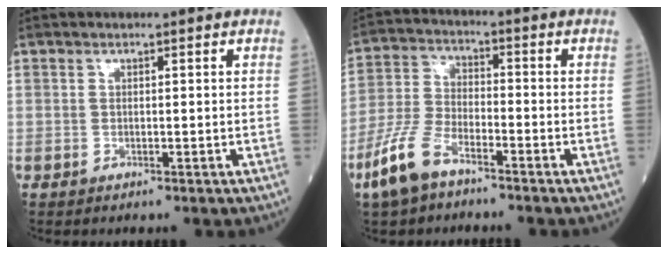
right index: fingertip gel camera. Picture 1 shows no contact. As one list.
[{"total": 8.5, "force": [-5.8, 3.2, 5.3], "torque": [-0.130, -0.006, -0.121]}]